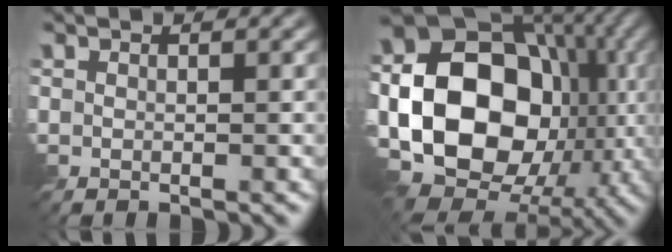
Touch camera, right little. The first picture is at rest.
{"total": 21.5, "force": [-2.3, 16.3, 13.9], "torque": [-0.266, -0.001, -0.047]}